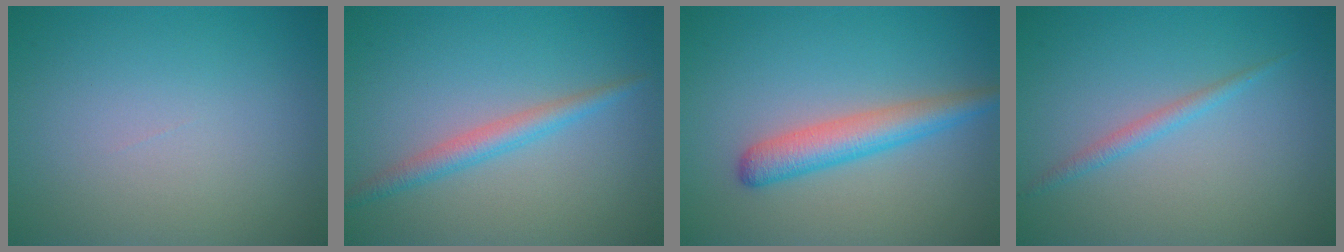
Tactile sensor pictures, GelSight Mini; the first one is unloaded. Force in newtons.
{"total": 2.3, "press": 2.3, "slide": 0.1}
{"total": 3.7, "press": 3.7, "slide": 0.1}
{"total": 1.3, "press": 1.3, "slide": 0.1}